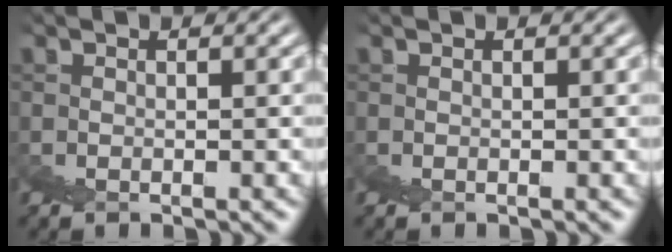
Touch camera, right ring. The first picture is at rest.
{"total": 0.0}